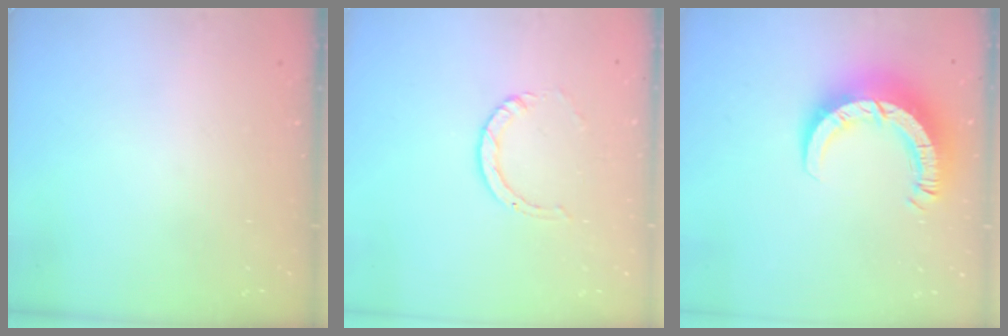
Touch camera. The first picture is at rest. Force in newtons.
{"total": 3.8, "press": 3.7, "slide": 0.3}
{"total": 10.6, "press": 10.5, "slide": 1.0}